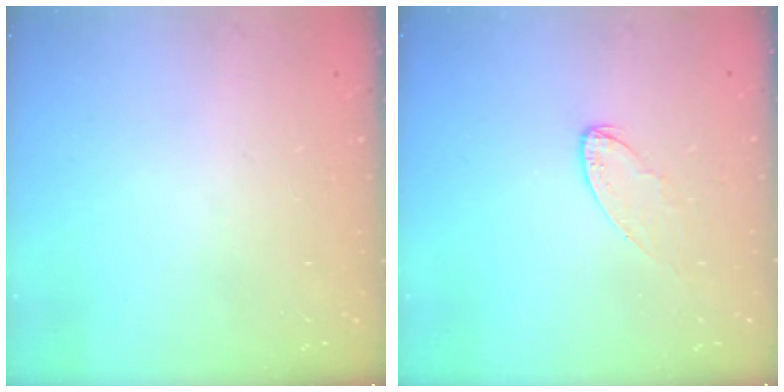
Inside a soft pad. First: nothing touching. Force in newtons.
{"total": 5.7, "press": 5.7, "slide": 0.4}